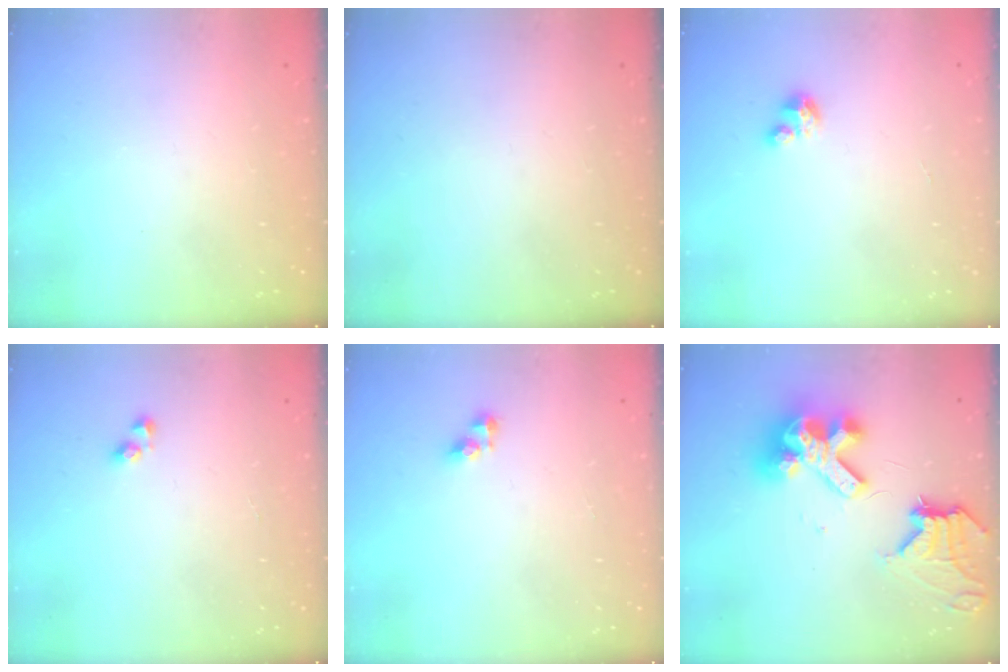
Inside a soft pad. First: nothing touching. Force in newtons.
{"total": 0.0}
{"total": 2.3, "press": 2.3, "slide": 0.1}
{"total": 2.9, "press": 2.8, "slide": 0.3}
{"total": 5.0, "press": 5.0, "slide": 0.7}
{"total": 17.0, "press": 16.9, "slide": 1.9}